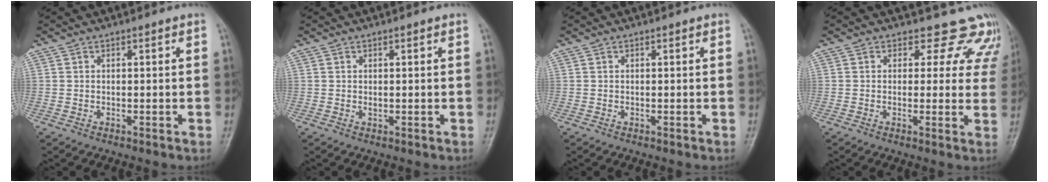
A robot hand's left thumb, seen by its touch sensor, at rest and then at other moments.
{"total": 0.7, "force": [0.2, 0.4, 0.6], "torque": [-0.006, -0.001, 0.005]}
{"total": 0.0}
{"total": 9.1, "force": [7.6, 4.9, 0.8], "torque": [0.047, -0.033, 0.055]}